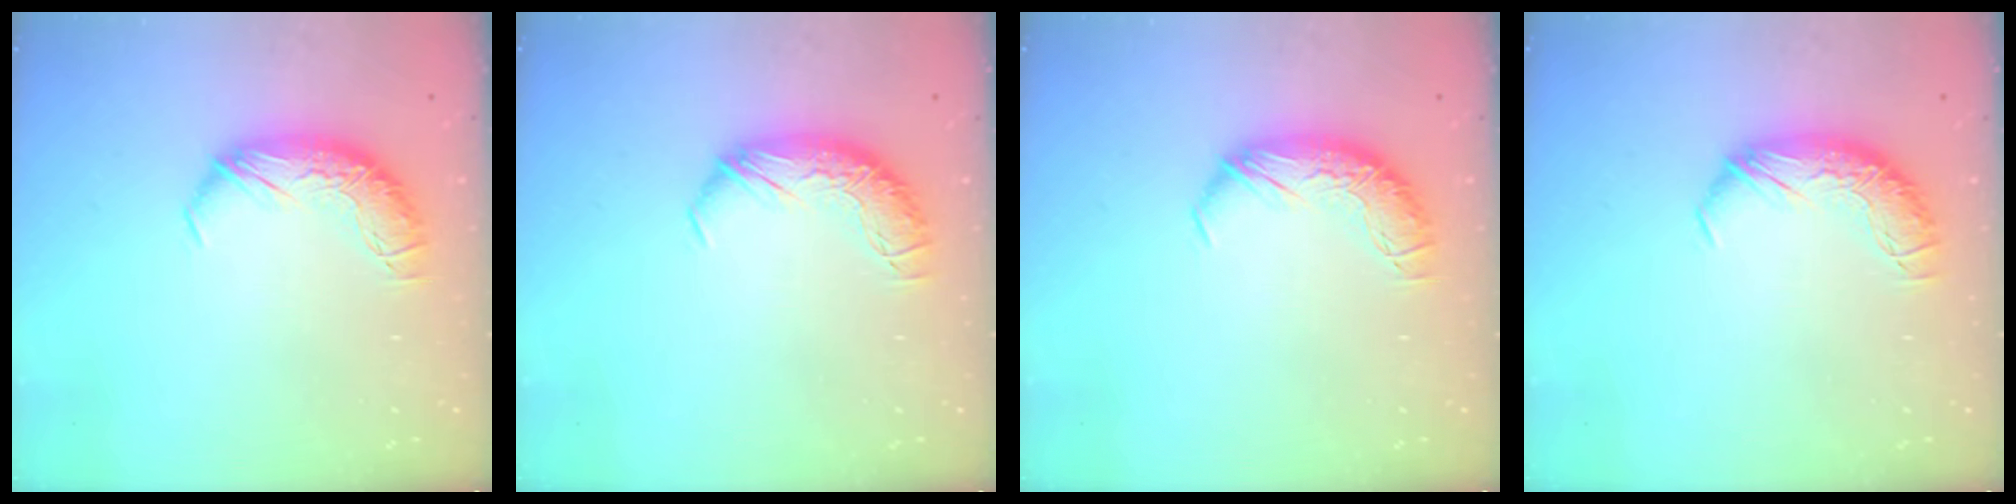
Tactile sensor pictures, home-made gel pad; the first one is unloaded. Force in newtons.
{"total": 0.0}
{"total": 0.0}
{"total": 0.0}